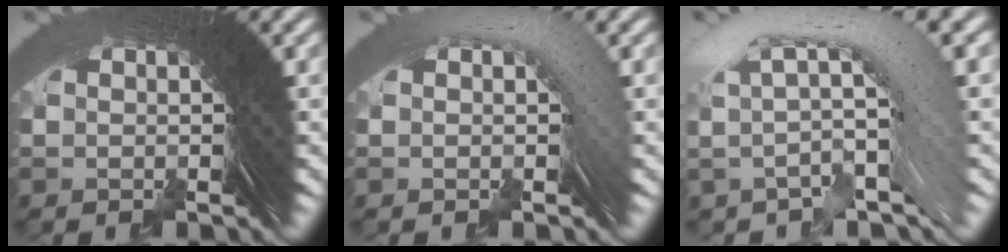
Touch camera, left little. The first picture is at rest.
{"total": 19.8, "force": [-0.9, -9.6, -17.3], "torque": [0.243, 0.017, -0.019]}
{"total": 26.2, "force": [3.3, -12.8, -22.6], "torque": [0.355, 0.109, 0.008]}